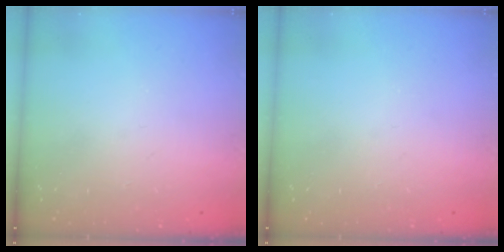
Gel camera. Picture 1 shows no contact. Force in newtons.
{"total": 0.0}